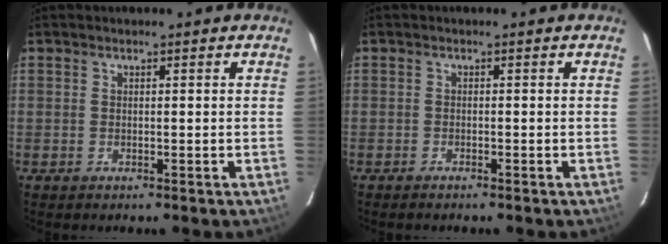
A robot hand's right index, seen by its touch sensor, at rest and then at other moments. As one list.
[{"total": 0.7, "force": [-0.6, 0.0, 0.2], "torque": [-0.005, -0.002, -0.012]}]